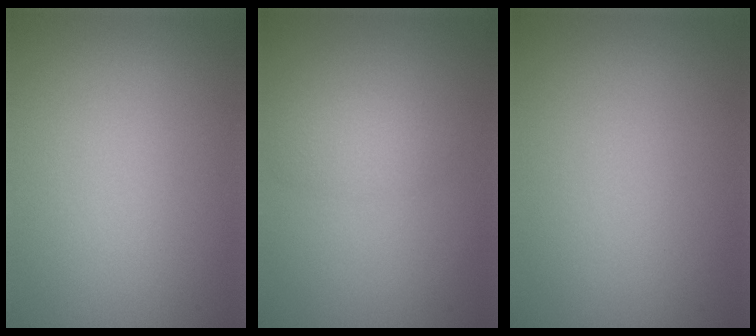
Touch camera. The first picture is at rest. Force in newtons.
{"total": 1.9, "press": 1.9, "slide": 0.1}
{"total": 0.0}